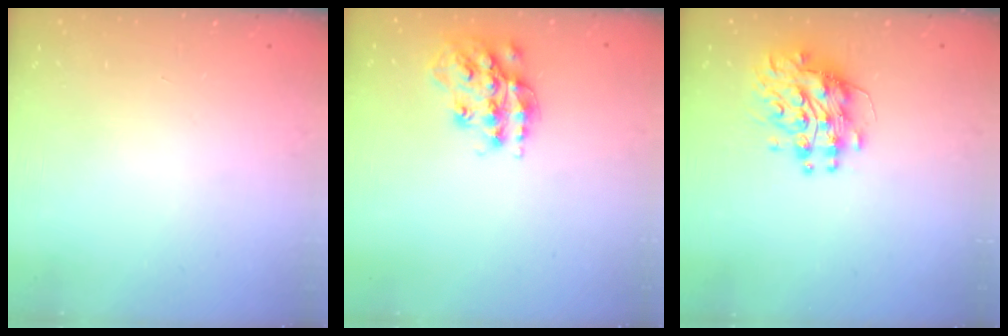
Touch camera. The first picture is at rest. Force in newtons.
{"total": 16.1, "press": 16.1, "slide": 1.2}
{"total": 9.9, "press": 9.9, "slide": 0.9}